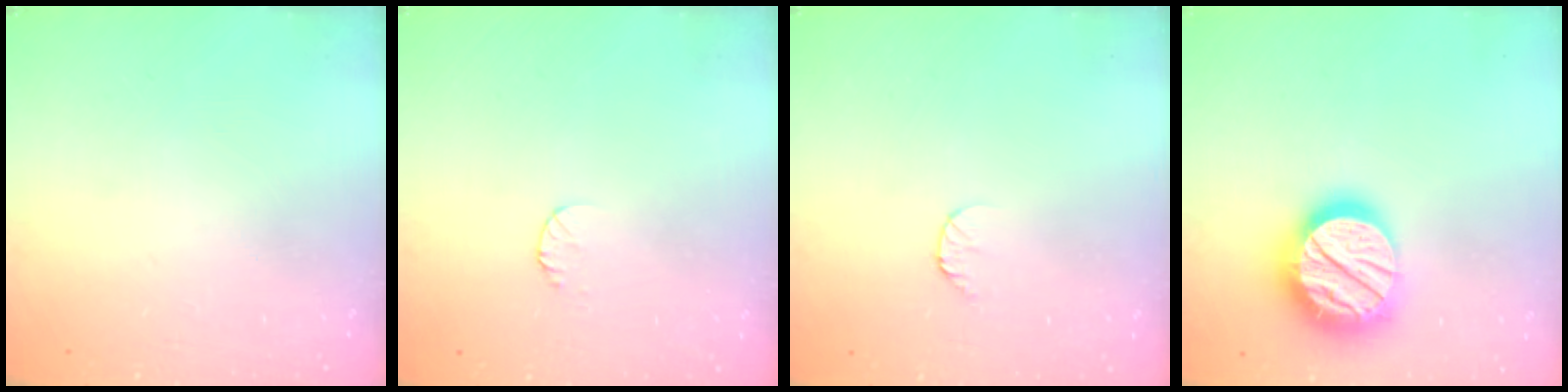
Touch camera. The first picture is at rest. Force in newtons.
{"total": 4.8, "press": 4.8, "slide": 0.5}
{"total": 5.7, "press": 5.7, "slide": 0.6}
{"total": 22.6, "press": 22.6, "slide": 1.8}